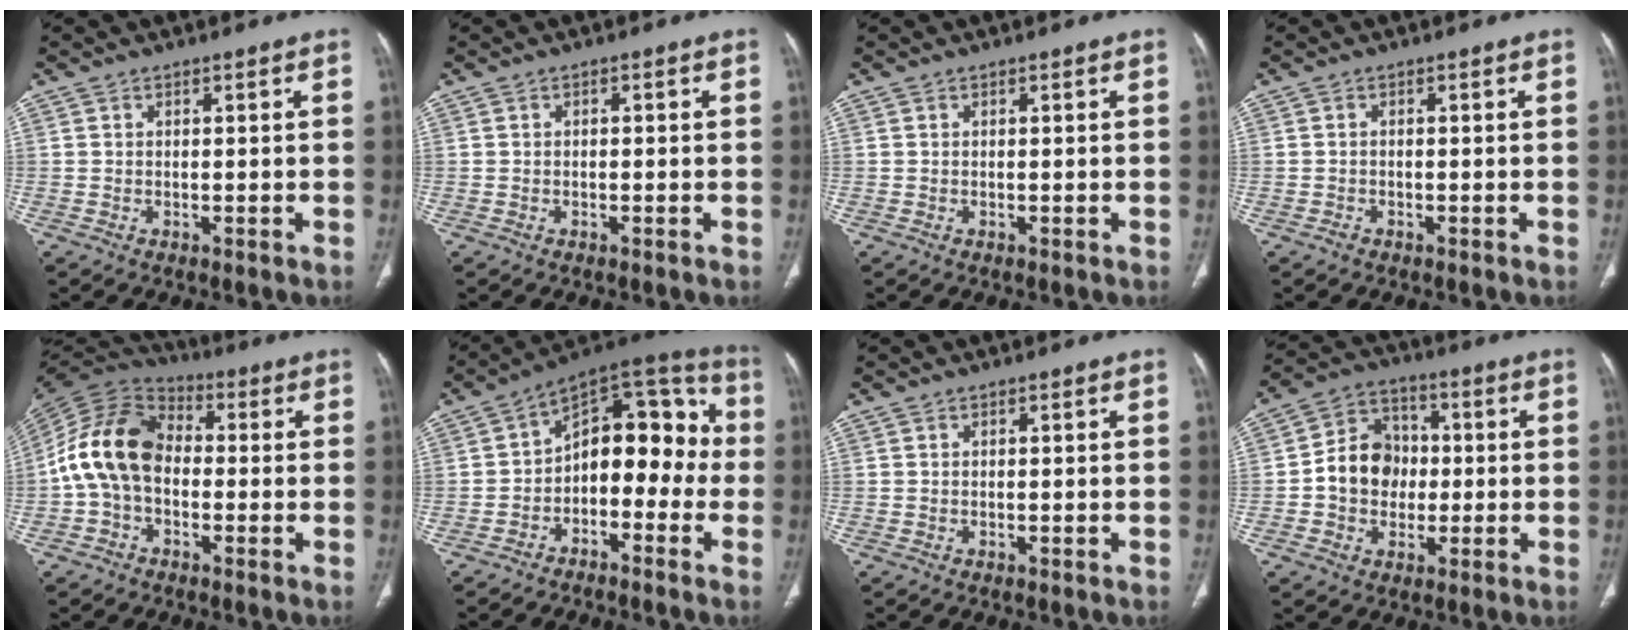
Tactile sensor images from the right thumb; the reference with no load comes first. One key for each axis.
{"total": 0.6, "fx": -0.1, "fy": 0.4, "fz": 0.5, "tx": -0.007, "ty": 0.001, "tz": -0.003}
{"total": 0.0}
{"total": 0.7, "fx": -0.5, "fy": 0.5, "fz": 0.2, "tx": -0.001, "ty": 0.003, "tz": -0.012}
{"total": 13.6, "fx": -1.2, "fy": 9.6, "fz": 9.6, "tx": -0.174, "ty": 0.034, "tz": -0.036}
{"total": 15.4, "fx": -2.4, "fy": 9.6, "fz": 11.9, "tx": -0.113, "ty": 0.068, "tz": -0.049}
{"total": 0.0}
{"total": 10.7, "fx": -0.7, "fy": 9.1, "fz": 5.6, "tx": -0.058, "ty": 0.028, "tz": -0.021}